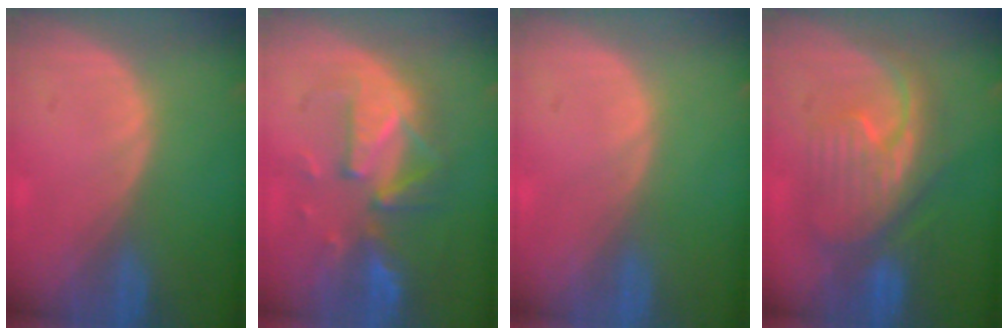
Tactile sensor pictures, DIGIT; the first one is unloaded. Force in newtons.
{"total": 10.0, "press": 8.9, "slide": 4.5}
{"total": 0.0}
{"total": 9.1, "press": 9.0, "slide": 0.6}